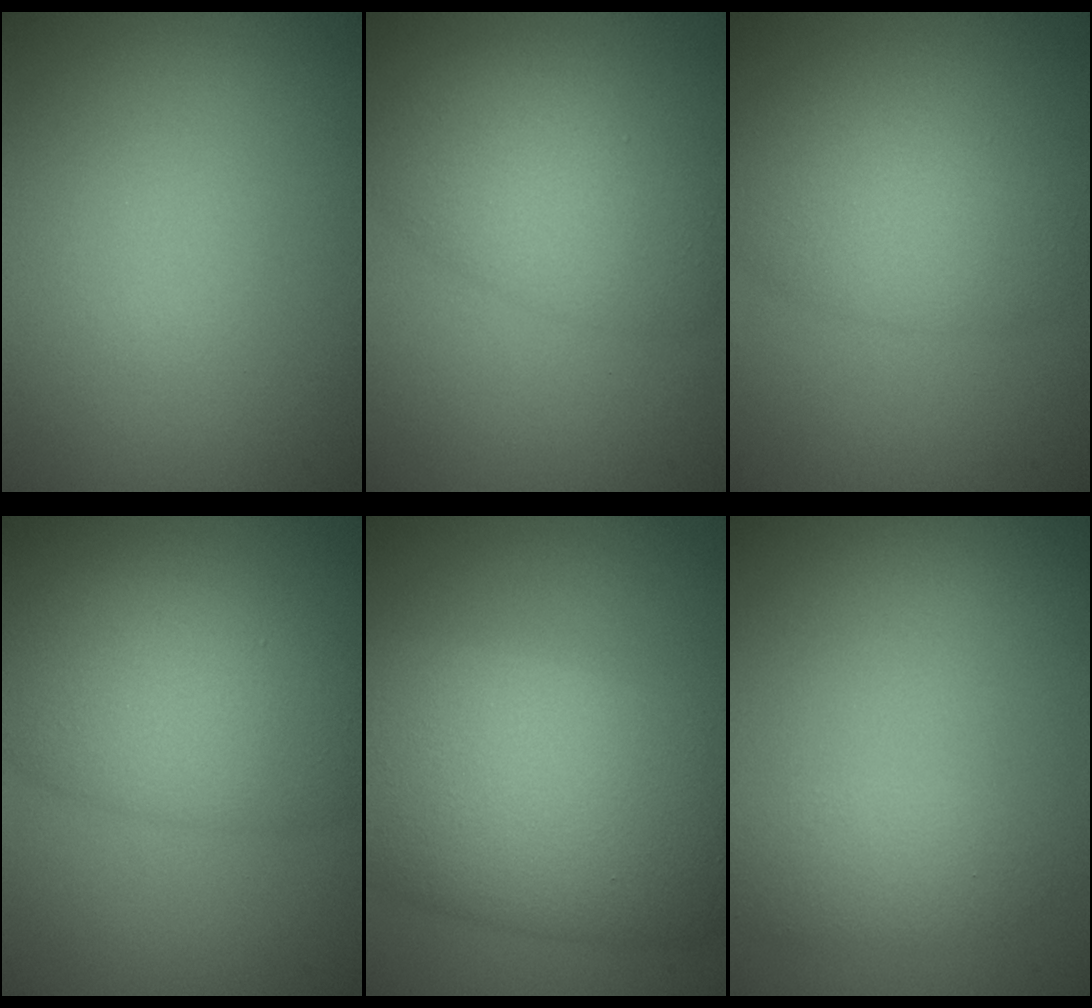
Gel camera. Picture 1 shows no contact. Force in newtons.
{"total": 5.2, "press": 5.2, "slide": 0.2}
{"total": 4.5, "press": 4.5, "slide": 0.3}
{"total": 6.8, "press": 6.7, "slide": 0.3}
{"total": 11.8, "press": 11.8, "slide": 0.5}
{"total": 2.0, "press": 2.0, "slide": 0.1}